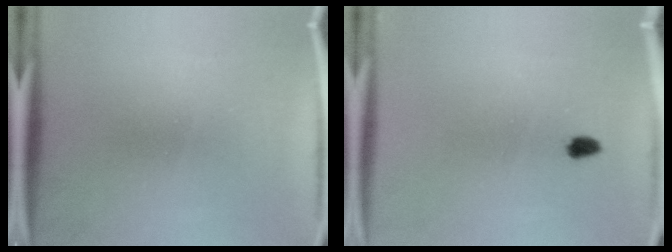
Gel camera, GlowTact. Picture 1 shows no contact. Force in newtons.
{"total": 1.4}